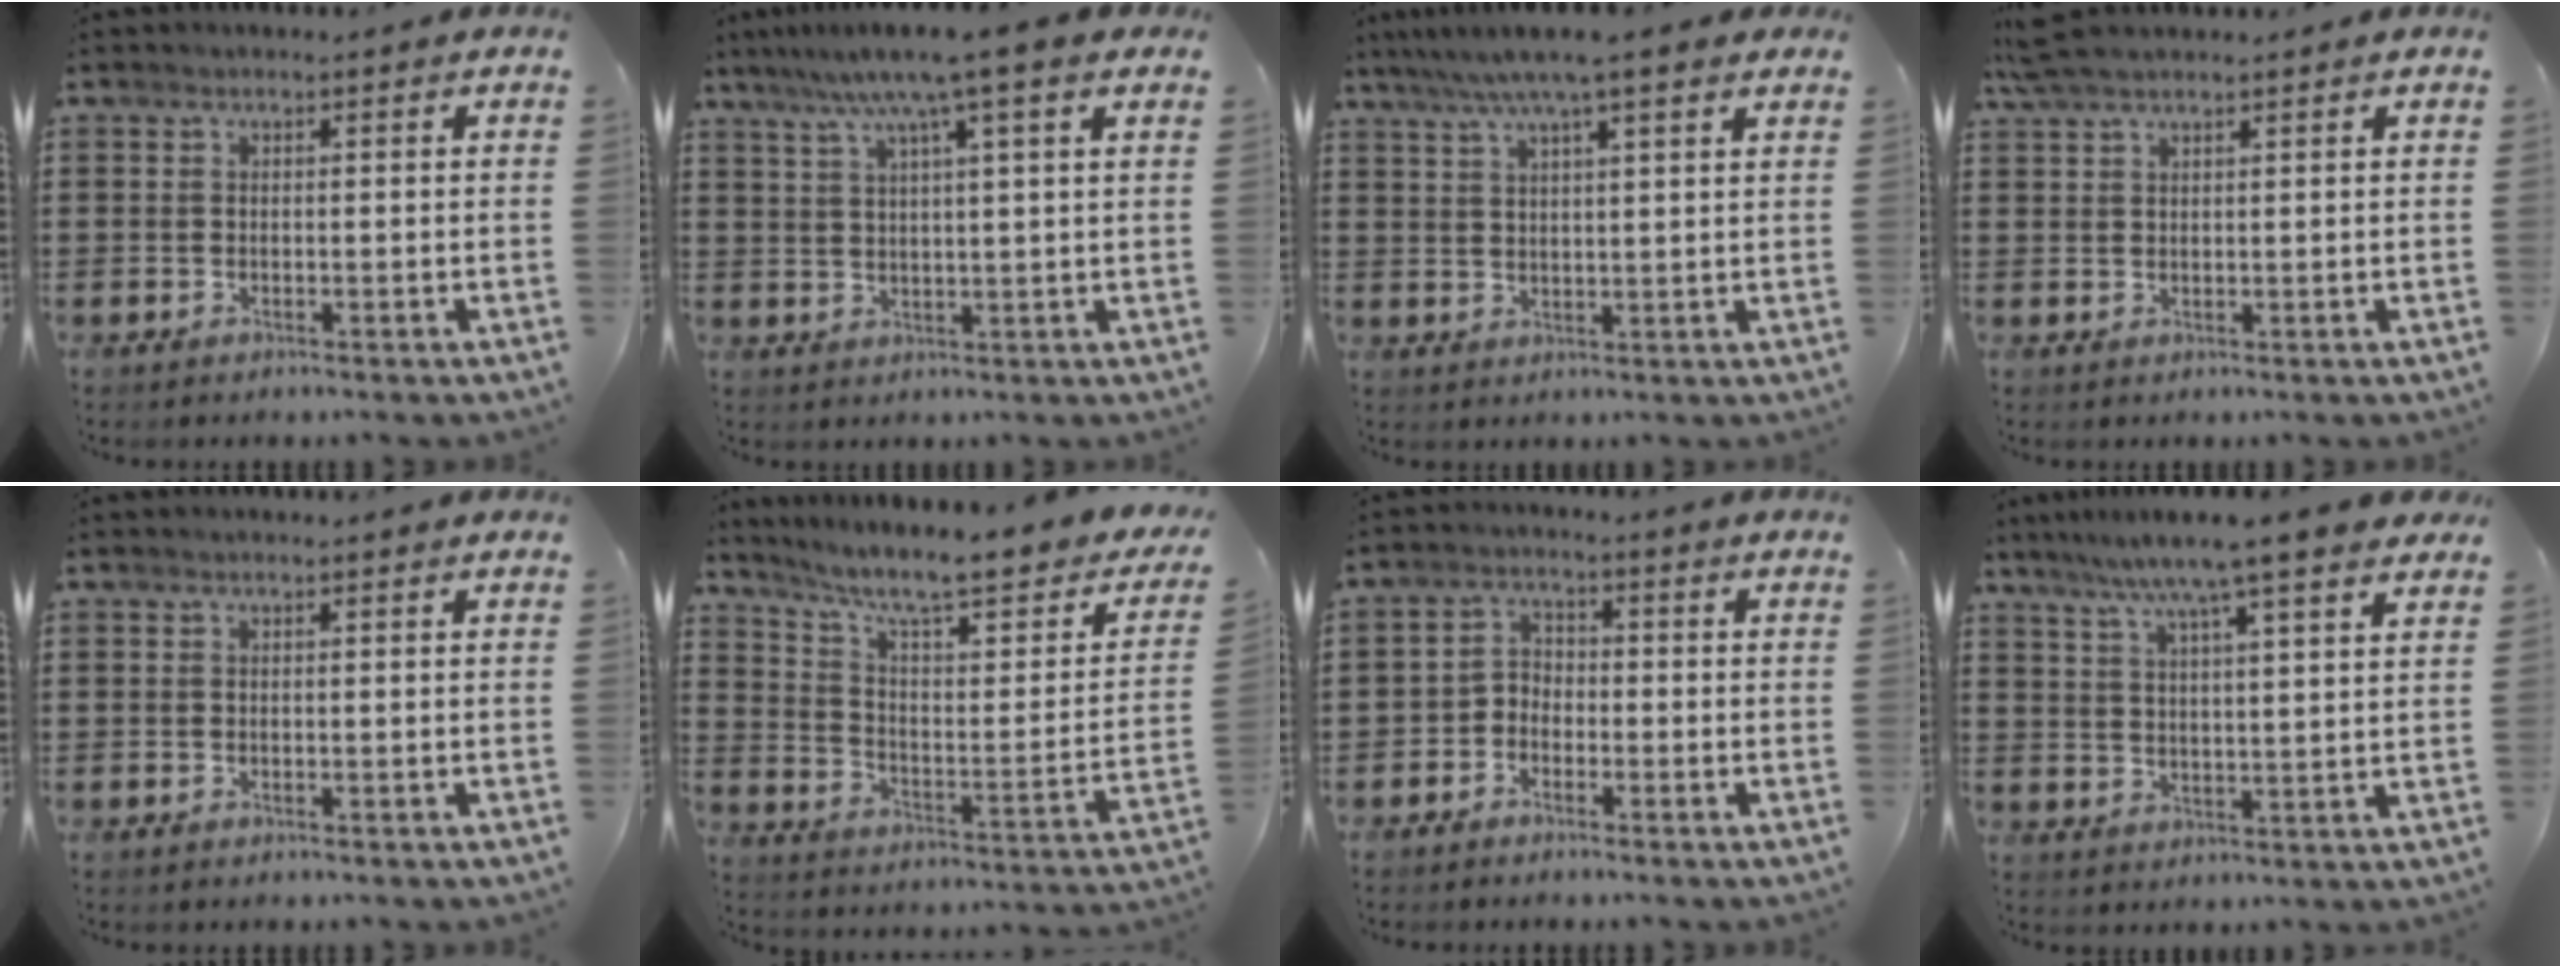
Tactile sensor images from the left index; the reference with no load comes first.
{"total": 7.0, "force": [3.7, -0.3, 5.9], "torque": [-0.125, -0.007, 0.058]}
{"total": 6.4, "force": [4.8, 0.2, 4.1], "torque": [-0.093, -0.011, 0.083]}
{"total": 3.6, "force": [3.0, 0.6, 2.0], "torque": [-0.046, 0.003, 0.057]}
{"total": 0.0}
{"total": 8.8, "force": [6.7, 1.1, 5.6], "torque": [-0.119, -0.052, 0.105]}
{"total": 2.0, "force": [-1.6, 1.1, 0.3], "torque": [-0.012, 0.007, -0.035]}
{"total": 8.1, "force": [6.4, -0.1, 5.0], "torque": [-0.109, -0.023, 0.107]}